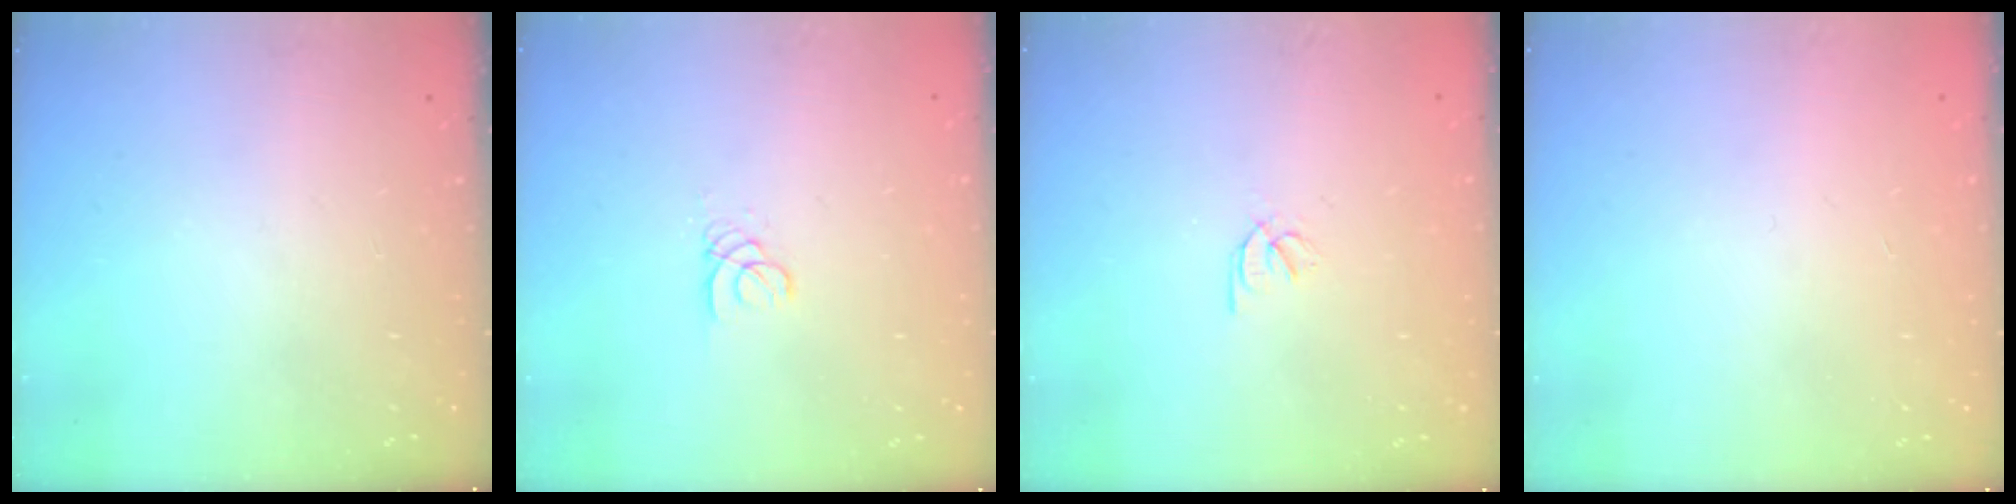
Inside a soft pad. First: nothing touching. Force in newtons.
{"total": 1.8, "press": 1.8, "slide": 0.2}
{"total": 2.1, "press": 2.1, "slide": 0.1}
{"total": 0.8, "press": 0.8, "slide": 0.2}